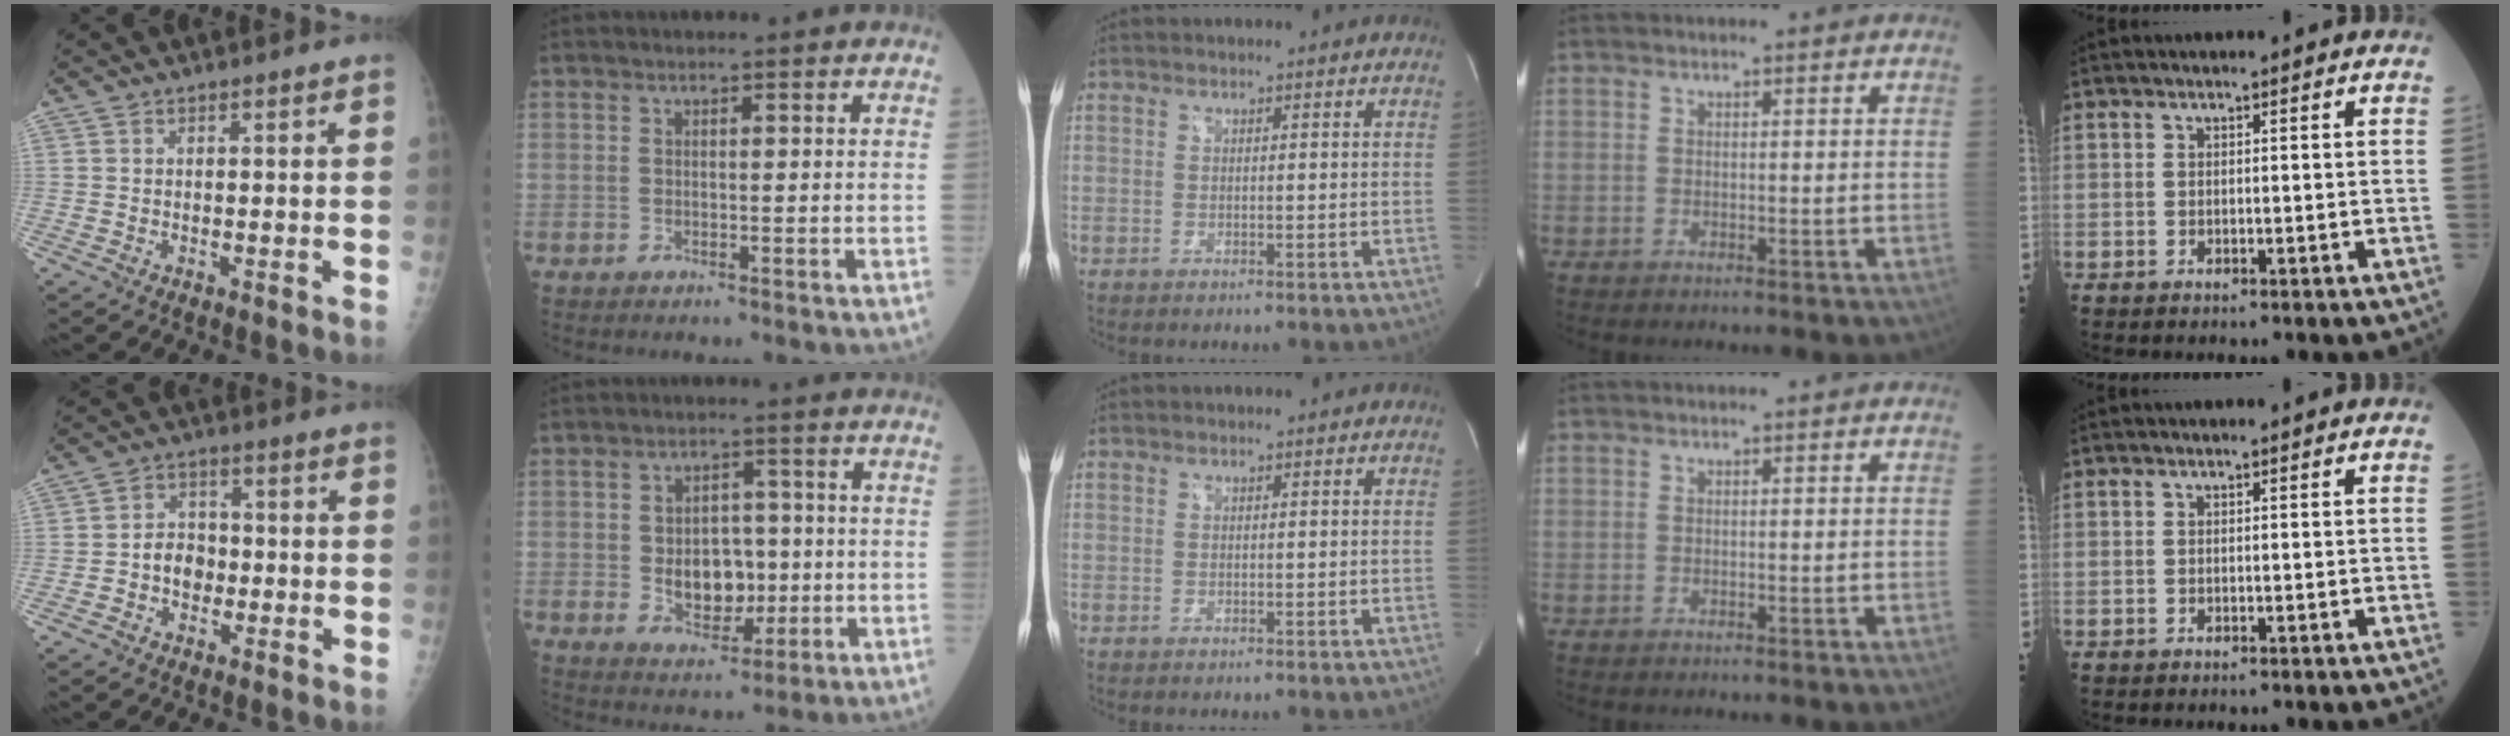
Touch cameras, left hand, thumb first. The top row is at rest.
{"thumb": {"total": 5.3, "force": [-1.4, 4.3, 2.8], "torque": [-0.018, 0.019, -0.033]}, "index": {"total": 7.3, "force": [-0.8, 4.8, 5.4], "torque": [-0.088, 0.004, -0.004]}}